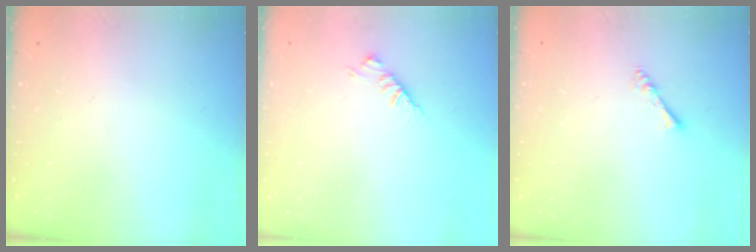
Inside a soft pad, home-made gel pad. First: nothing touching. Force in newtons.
{"total": 3.0, "press": 2.9, "slide": 0.8}
{"total": 2.9, "press": 2.8, "slide": 0.5}